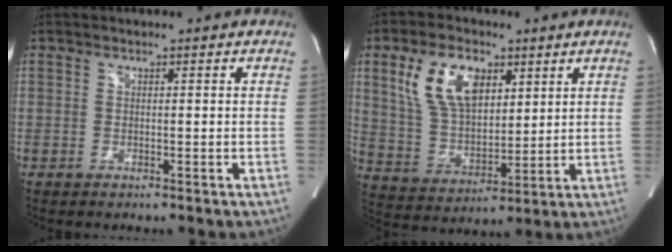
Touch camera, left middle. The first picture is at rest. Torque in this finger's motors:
{"motor_torque": [0.45, -0.39, 0.21, 0.08]}